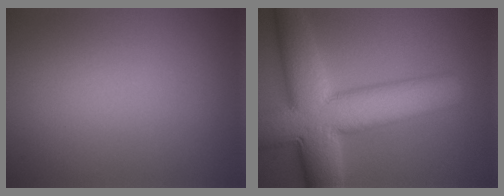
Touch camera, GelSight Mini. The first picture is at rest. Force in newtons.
{"total": 12.6, "press": 12.6, "slide": 0.4}